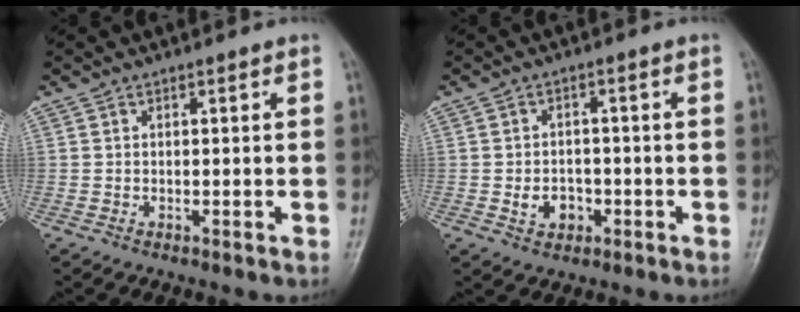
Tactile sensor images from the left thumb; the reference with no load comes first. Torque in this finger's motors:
{"motor_torque": [0.04, 0.08, 0.03, -0.04, 0.01]}